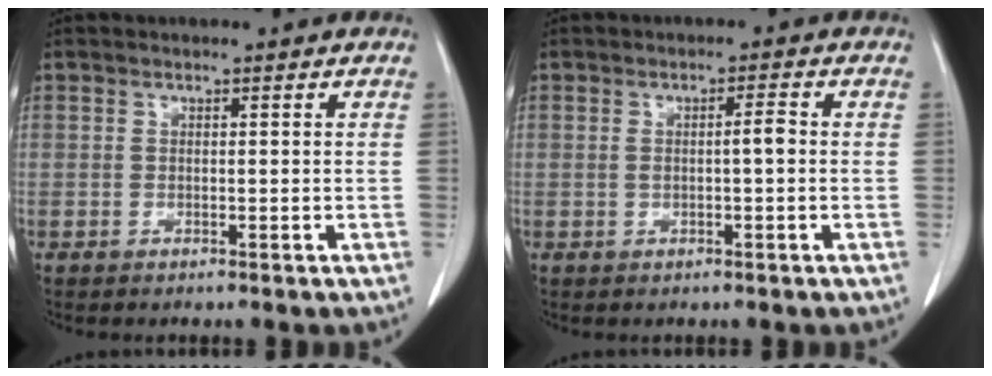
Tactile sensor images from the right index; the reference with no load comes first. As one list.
[{"total": 2.4, "force": [-0.2, 0.2, 2.4], "torque": [-0.042, 0.005, -0.002]}]